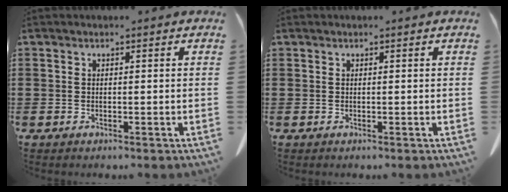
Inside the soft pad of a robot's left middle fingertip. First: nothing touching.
{"total": 0.0}